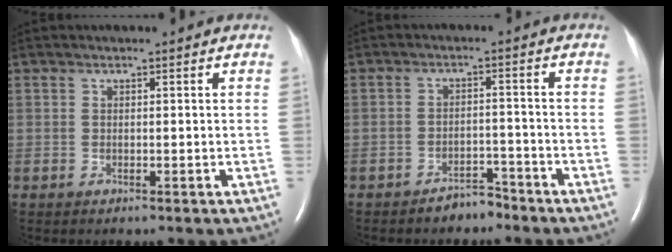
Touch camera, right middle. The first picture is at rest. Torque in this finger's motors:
{"motor_torque": [0.03, -0.05, 0.01, 0.00]}